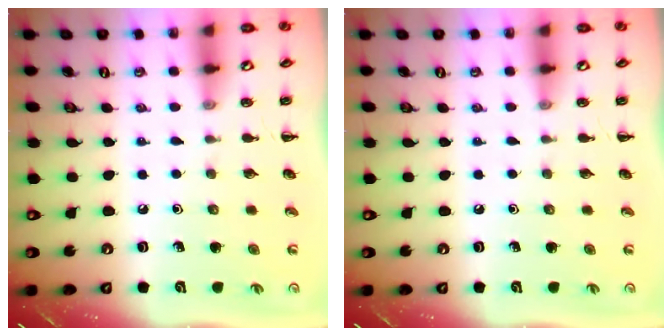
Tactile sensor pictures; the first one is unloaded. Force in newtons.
{"total": 0.0}